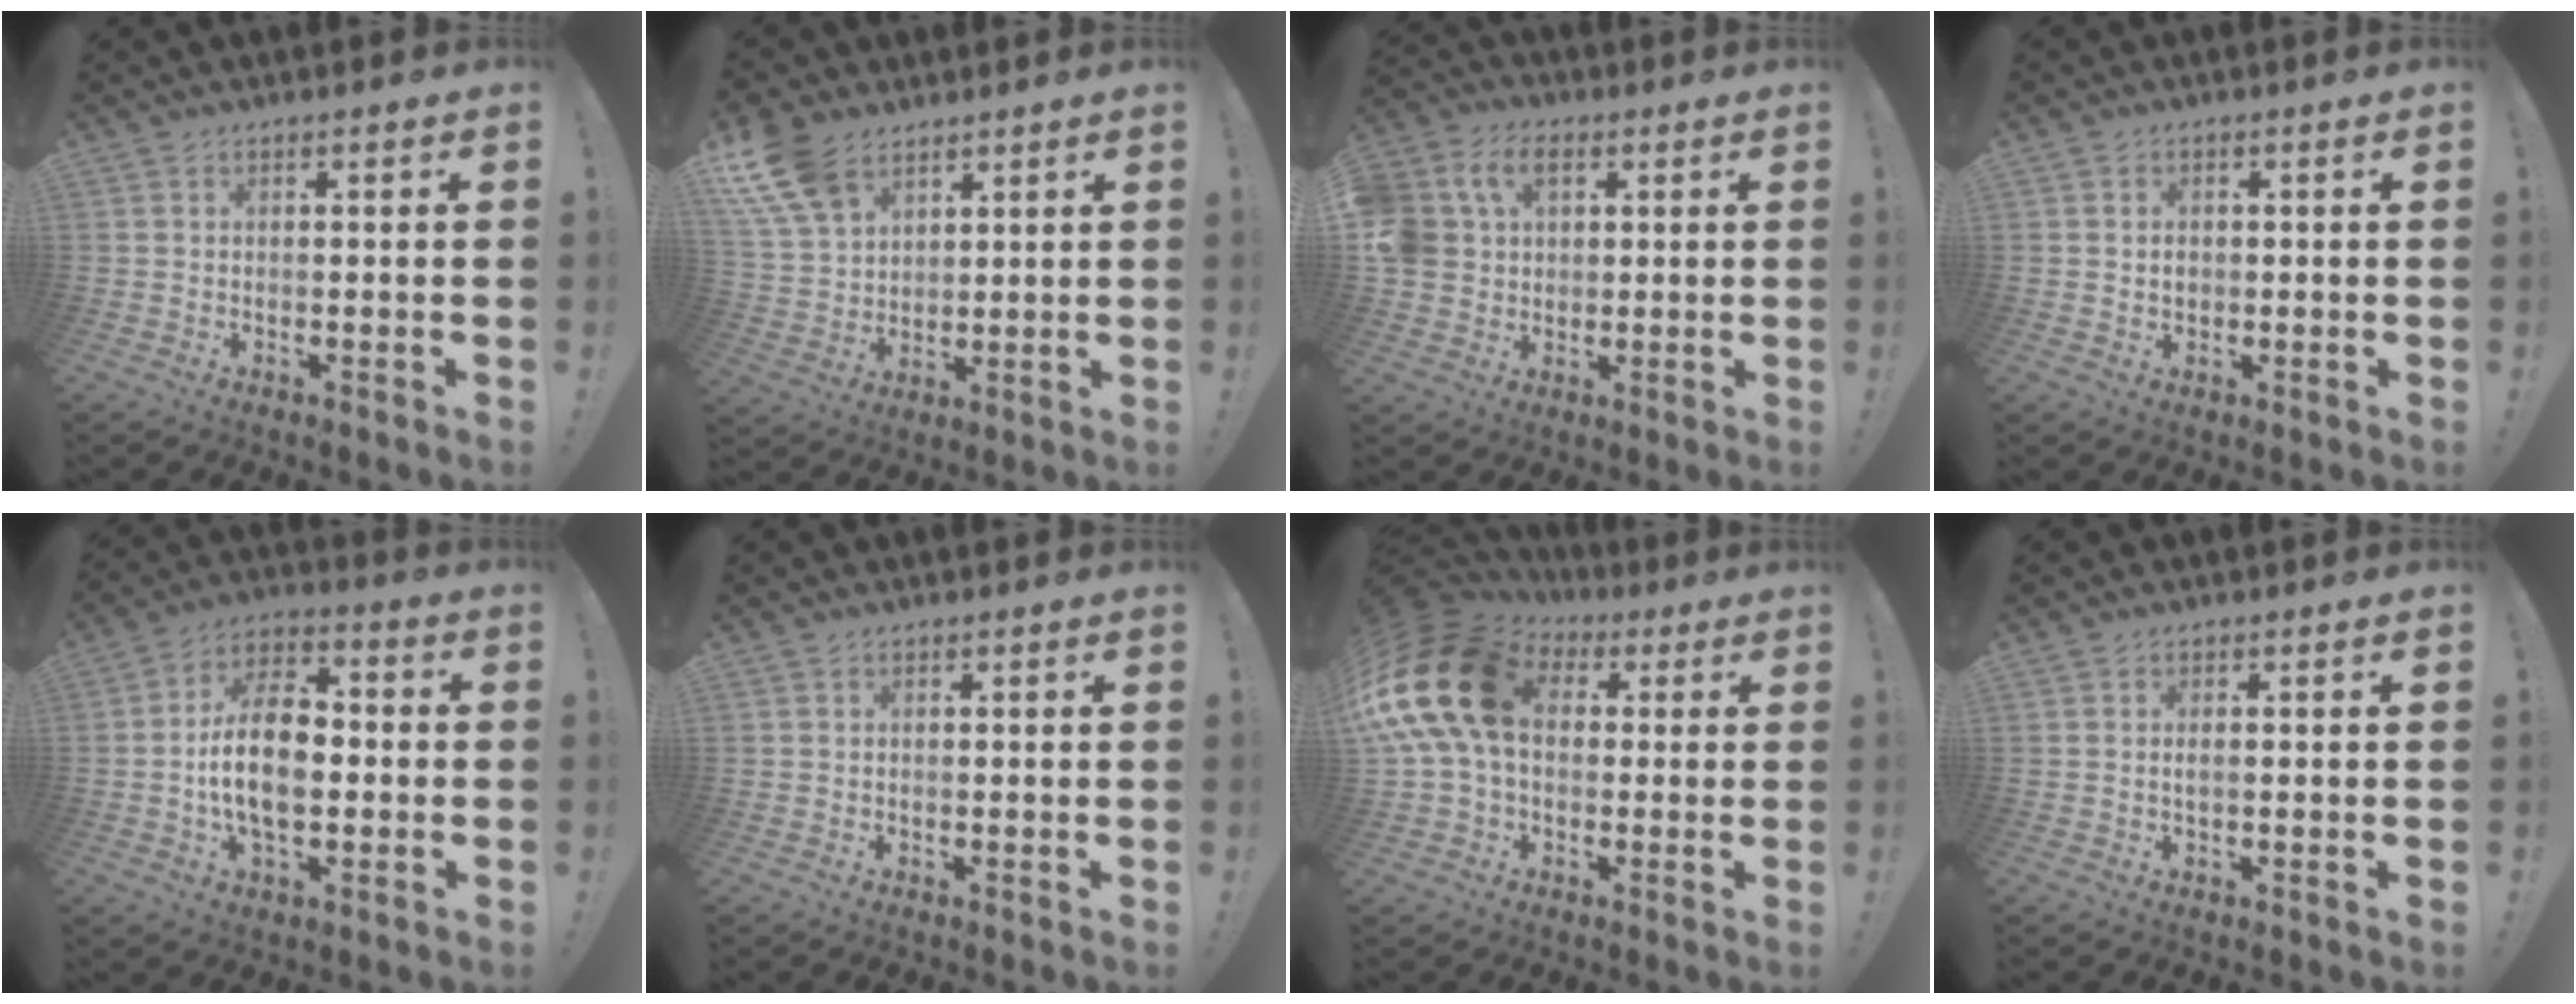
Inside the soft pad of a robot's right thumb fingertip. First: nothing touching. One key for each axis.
{"total": 12.8, "fx": 7.9, "fy": 7.7, "fz": 6.5, "tx": -0.142, "ty": -0.037, "tz": 0.155}
{"total": 12.2, "fx": 4.4, "fy": 9.1, "fz": 6.9, "tx": -0.139, "ty": -0.008, "tz": 0.086}
{"total": 2.2, "fx": 0.2, "fy": 1.8, "fz": 1.3, "tx": -0.012, "ty": -0.001, "tz": 0.000}
{"total": 15.6, "fx": -2.3, "fy": 9.1, "fz": 12.5, "tx": -0.237, "ty": 0.012, "tz": -0.046}
{"total": 1.6, "fx": 0.6, "fy": 1.5, "fz": -0.1, "tx": 0.015, "ty": -0.008, "tz": 0.008}
{"total": 22.6, "fx": 4.2, "fy": 15.4, "fz": 15.9, "tx": -0.309, "ty": 0.000, "tz": 0.079}
{"total": 1.2, "fx": -0.1, "fy": 0.3, "fz": 1.1, "tx": -0.020, "ty": 0.001, "tz": -0.004}